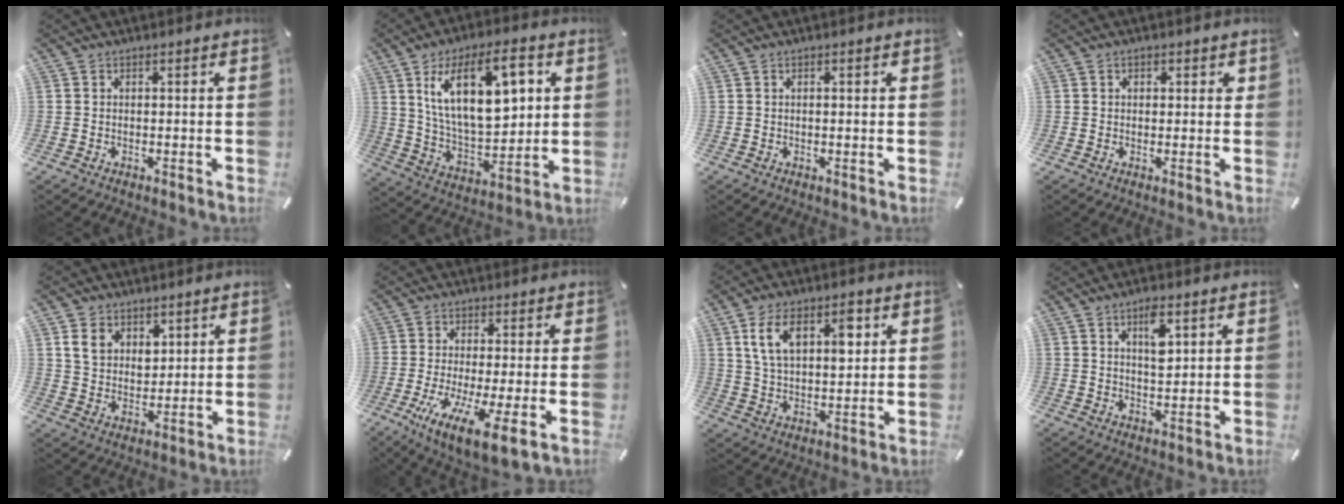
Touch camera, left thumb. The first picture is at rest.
{"total": 21.0, "force": [8.5, 10.6, 16.0], "torque": [-0.282, -0.019, 0.135]}
{"total": 0.8, "force": [0.2, 0.2, 0.7], "torque": [-0.013, 0.002, 0.003]}
{"total": 1.5, "force": [0.4, 1.2, 0.8], "torque": [-0.001, 0.000, 0.002]}
{"total": 7.7, "force": [3.9, 5.9, 3.0], "torque": [-0.050, -0.009, 0.069]}
{"total": 11.0, "force": [-3.4, 1.8, 10.3], "torque": [-0.207, -0.017, -0.052]}
{"total": 11.4, "force": [4.9, 6.4, 8.0], "torque": [-0.132, 0.001, 0.085]}
{"total": 6.6, "force": [2.8, 2.7, 5.2], "torque": [-0.079, -0.006, 0.041]}